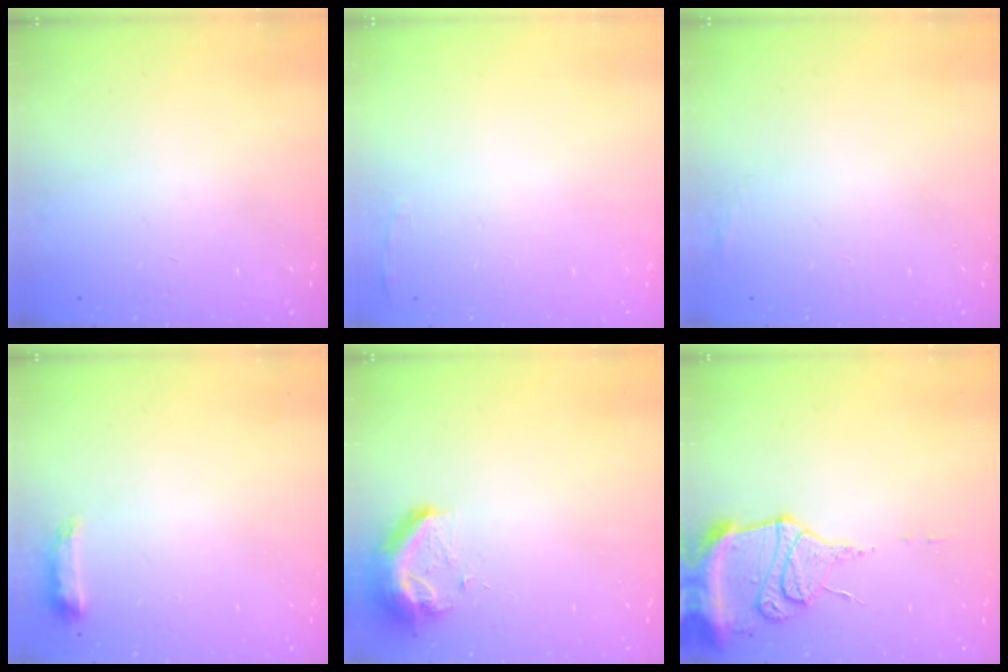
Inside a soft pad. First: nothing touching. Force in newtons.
{"total": 2.8, "press": 2.6, "slide": 0.9}
{"total": 9.7, "press": 4.2, "slide": 8.8}
{"total": 6.5, "press": 6.4, "slide": 1.0}
{"total": 9.2, "press": 9.2, "slide": 0.3}
{"total": 14.1, "press": 14.1, "slide": 1.3}